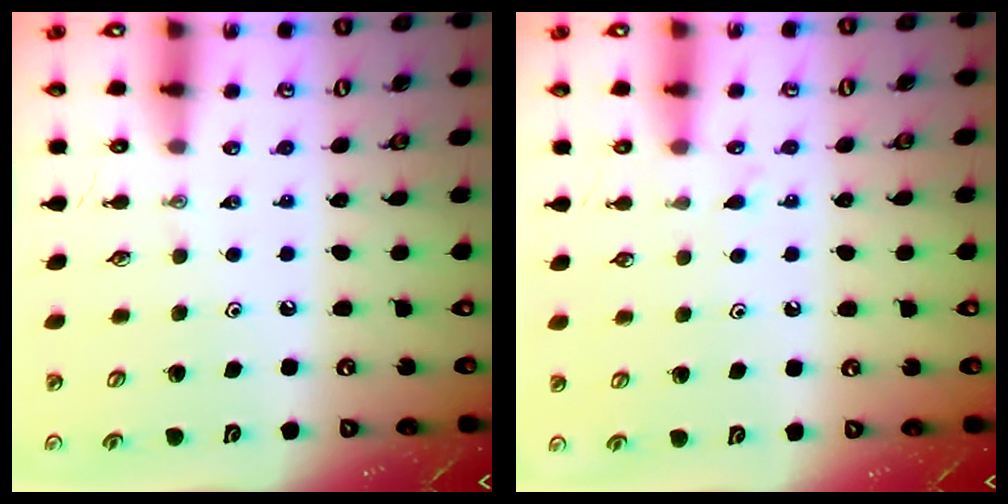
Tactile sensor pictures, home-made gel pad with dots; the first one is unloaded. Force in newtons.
{"total": 5.5, "press": 5.5, "slide": 0.6}